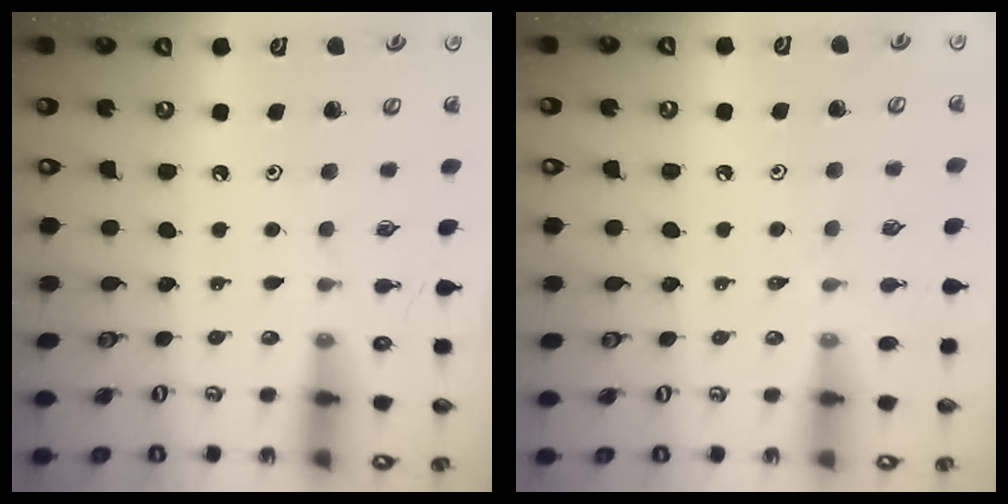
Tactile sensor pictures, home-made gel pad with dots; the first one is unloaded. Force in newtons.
{"total": 5.6, "press": 5.5, "slide": 0.9}